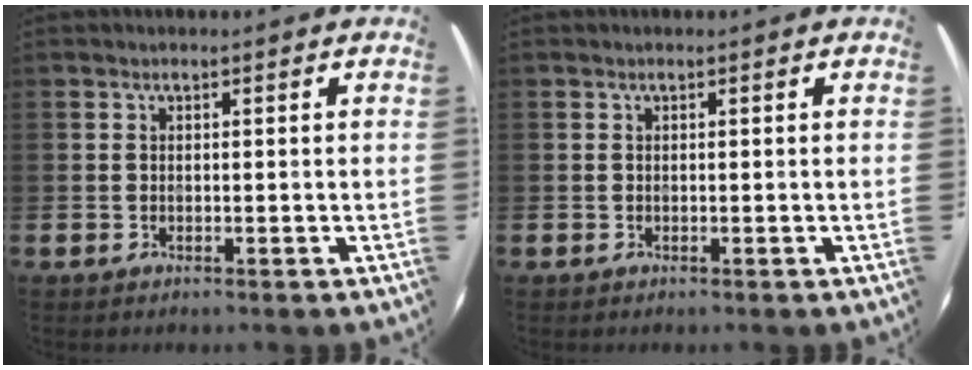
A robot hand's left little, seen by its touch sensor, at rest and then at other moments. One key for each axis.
{"total": 0.0}